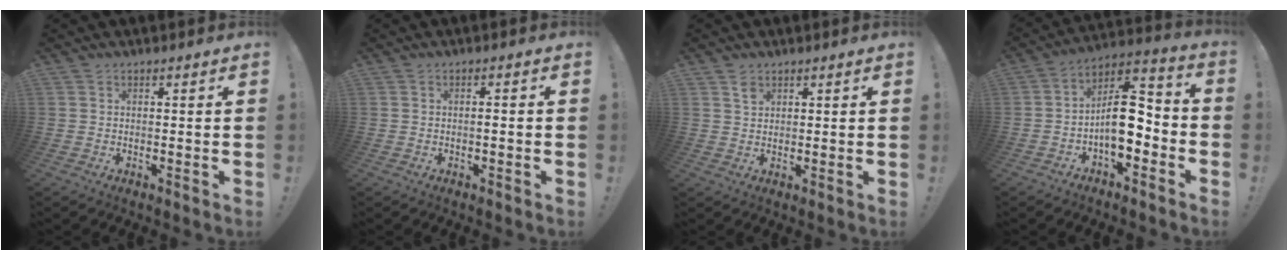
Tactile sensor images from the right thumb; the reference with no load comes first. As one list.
[{"total": 0.9, "force": [-0.5, -0.1, 0.8], "torque": [-0.016, 0.001, -0.009]}, {"total": 2.4, "force": [1.7, 1.5, 0.9], "torque": [0.001, -0.012, 0.029]}, {"total": 13.2, "force": [-2.8, 6.9, 10.9], "torque": [-0.172, 0.018, -0.044]}]